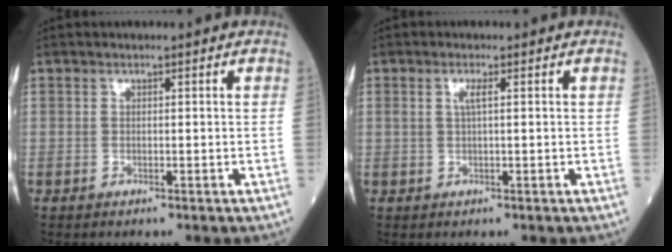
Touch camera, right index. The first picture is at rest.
{"total": 1.7, "force": [0.5, 0.1, 1.6], "torque": [-0.038, 0.003, 0.009]}